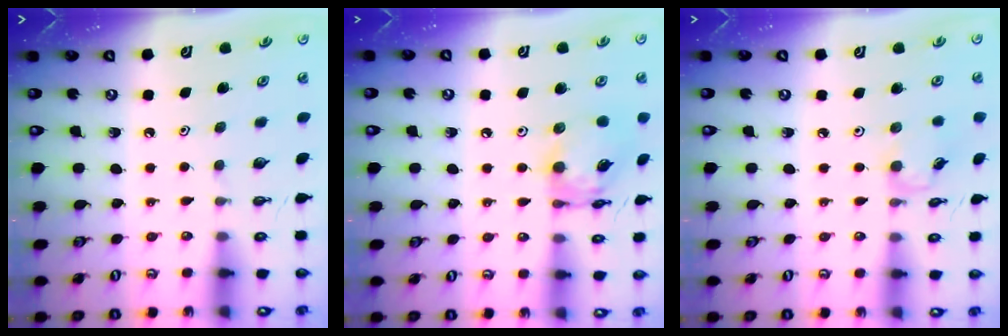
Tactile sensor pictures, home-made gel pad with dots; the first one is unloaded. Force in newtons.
{"total": 12.9, "press": 12.8, "slide": 1.1}
{"total": 2.7, "press": 2.7, "slide": 0.5}